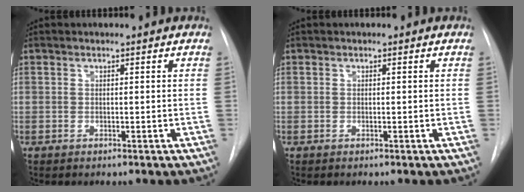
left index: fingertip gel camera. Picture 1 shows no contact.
{"total": 0.0}